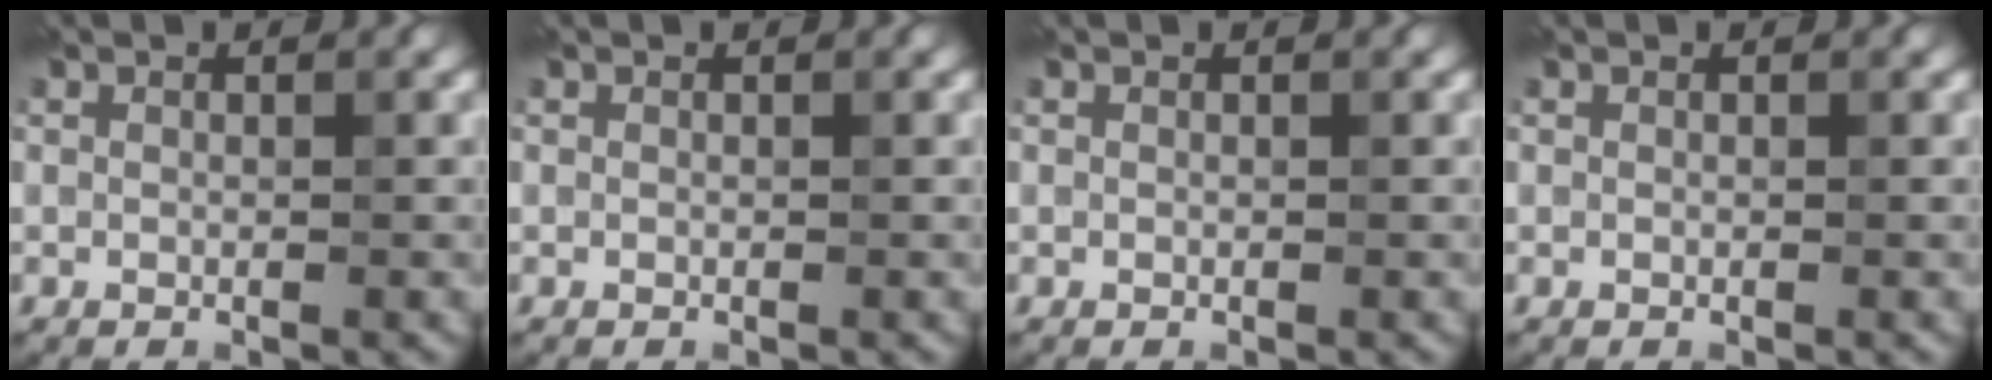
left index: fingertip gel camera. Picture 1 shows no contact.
{"total": 0.0}
{"total": 0.0}
{"total": 0.0}